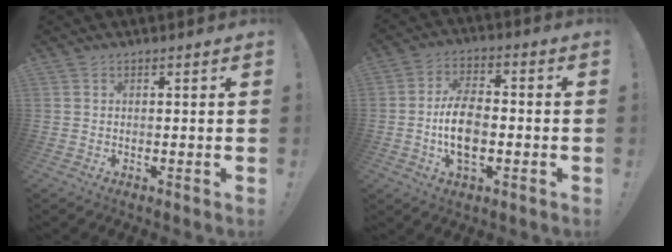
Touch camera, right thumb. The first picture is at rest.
{"total": 11.8, "force": [-2.2, 6.9, 9.3], "torque": [-0.177, 0.005, -0.039]}